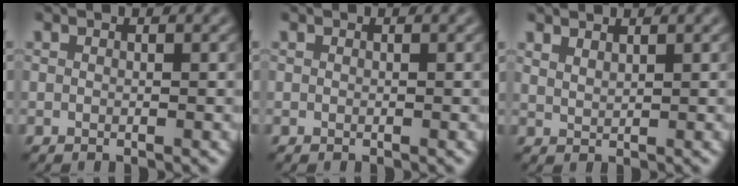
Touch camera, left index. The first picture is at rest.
{"total": 0.0}
{"total": 1.2, "force": [1.1, 0.3, 0.3], "torque": [-0.001, 0.004, 0.020]}